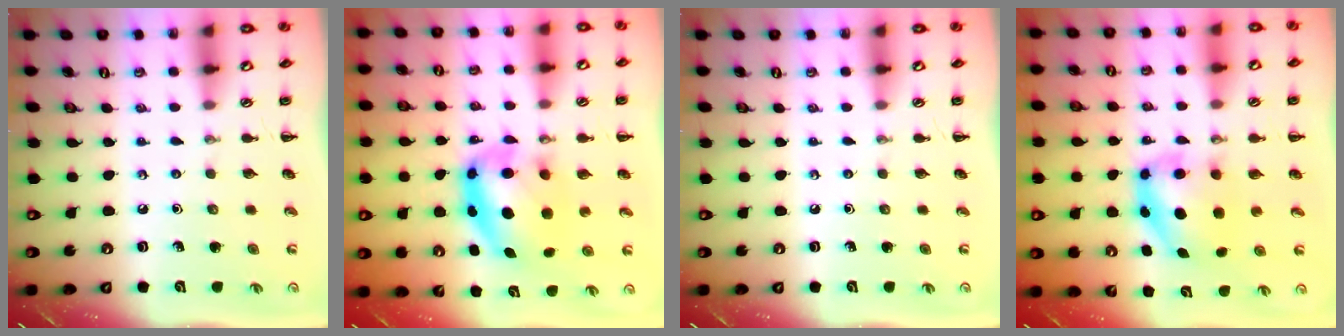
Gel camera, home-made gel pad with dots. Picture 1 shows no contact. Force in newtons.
{"total": 9.6, "press": 9.3, "slide": 2.3}
{"total": 0.0}
{"total": 6.5, "press": 6.4, "slide": 0.9}